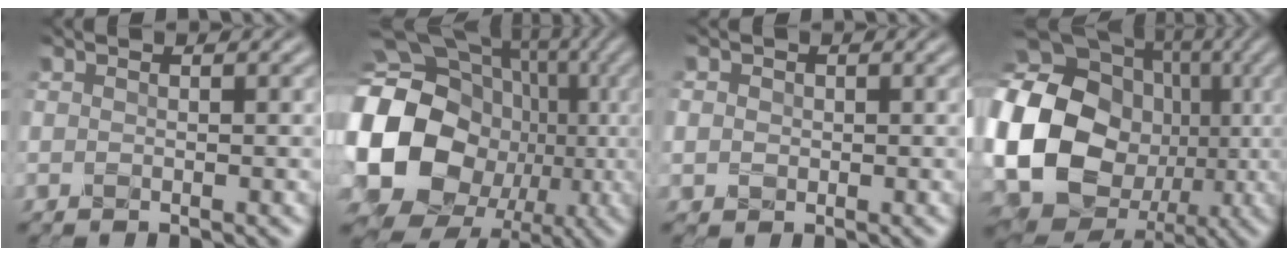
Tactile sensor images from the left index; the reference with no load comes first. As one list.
[{"total": 17.6, "force": [-1.7, 15.2, 8.7], "torque": [-0.197, -0.011, -0.032]}, {"total": 3.5, "force": [1.1, 3.0, 1.3], "torque": [-0.013, 0.029, -0.006]}, {"total": 23.6, "force": [-2.8, 20.7, 10.9], "torque": [-0.248, -0.020, -0.091]}]